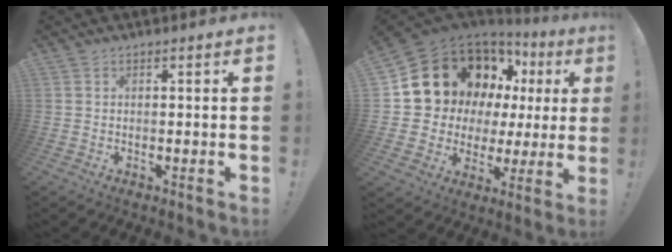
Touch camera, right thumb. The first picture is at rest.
{"total": 16.9, "force": [9.5, 10.9, 8.7], "torque": [-0.132, -0.071, 0.194]}